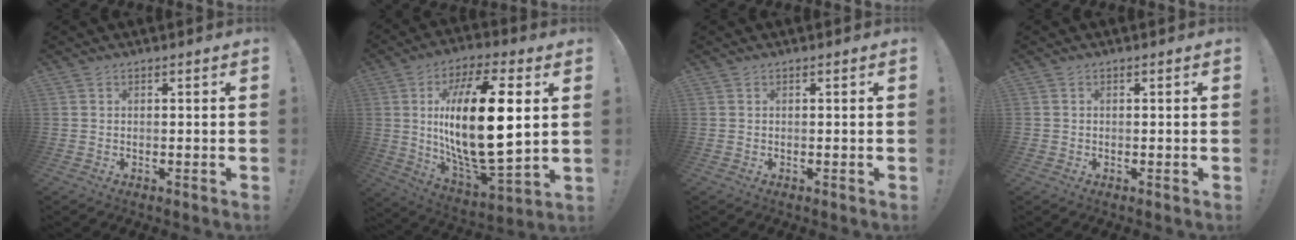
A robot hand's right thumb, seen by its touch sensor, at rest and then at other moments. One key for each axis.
{"total": 25.2, "fx": 3.4, "fy": 9.3, "fz": 23.1, "tx": -0.432, "ty": -0.015, "tz": 0.049}
{"total": 0.0}
{"total": 0.6, "fx": -0.3, "fy": 0.5, "fz": 0.0, "tx": -0.002, "ty": 0.004, "tz": -0.006}